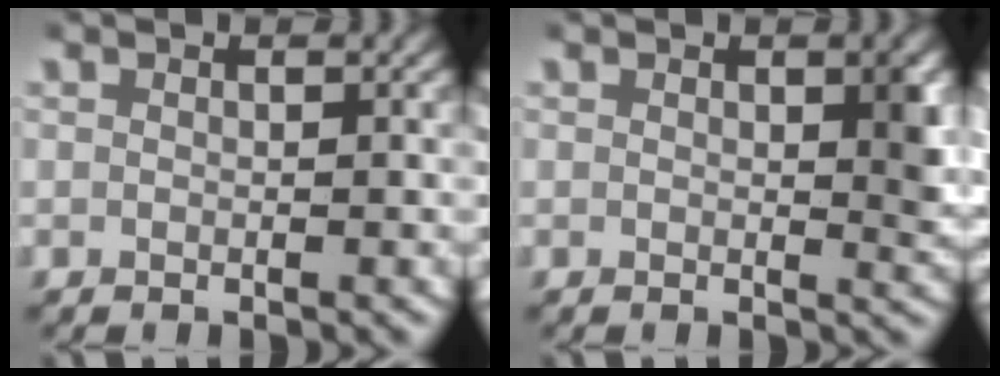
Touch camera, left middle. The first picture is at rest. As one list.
[{"total": 2.1, "force": [0.5, 0.7, 1.9], "torque": [-0.014, -0.008, 0.008]}]